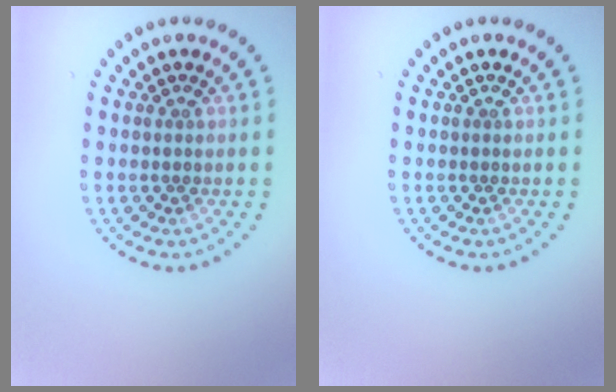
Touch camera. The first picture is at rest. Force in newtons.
{"total": 0.0}